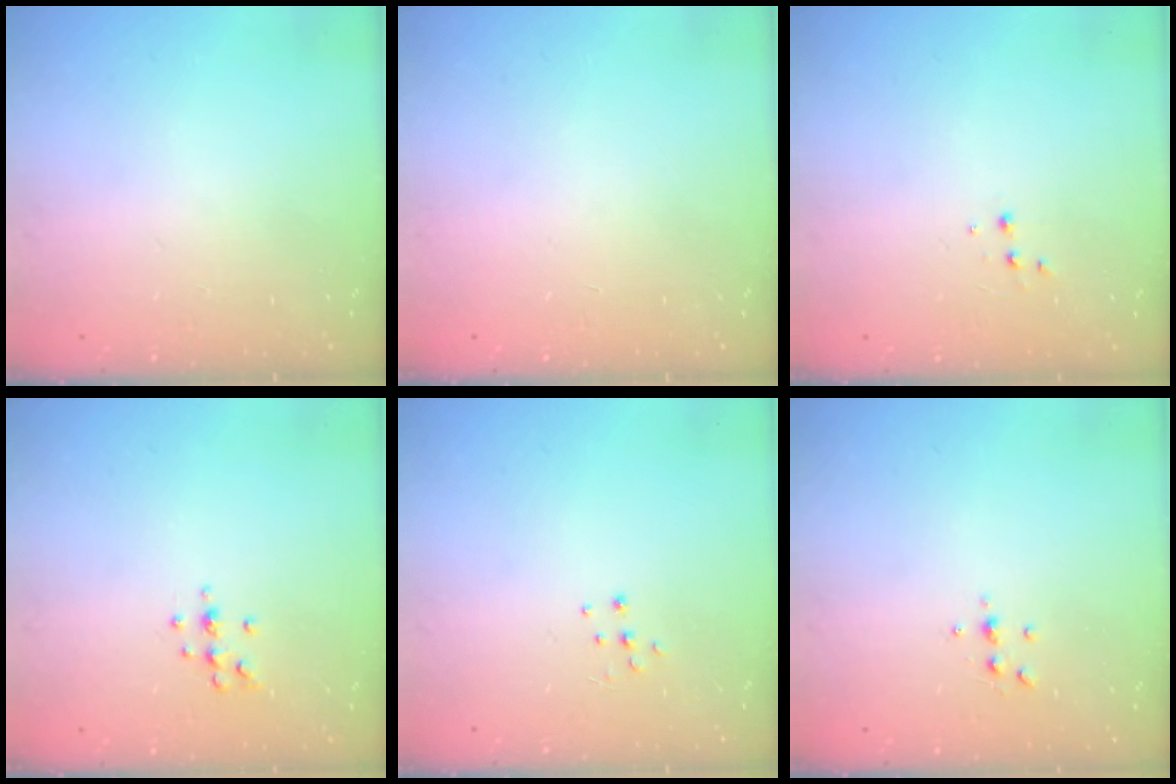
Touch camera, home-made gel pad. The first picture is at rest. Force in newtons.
{"total": 0.0}
{"total": 1.9, "press": 1.9, "slide": 0.2}
{"total": 5.5, "press": 5.2, "slide": 1.6}
{"total": 4.3, "press": 4.3, "slide": 0.4}
{"total": 3.9, "press": 3.9, "slide": 0.6}